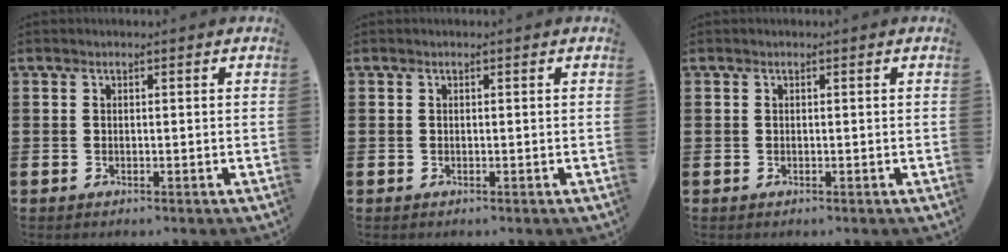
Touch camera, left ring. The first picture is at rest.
{"total": 0.0}
{"total": 0.0}